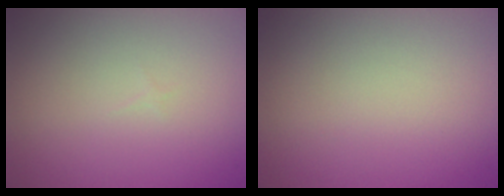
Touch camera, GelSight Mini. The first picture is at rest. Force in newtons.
{"total": 0.0}